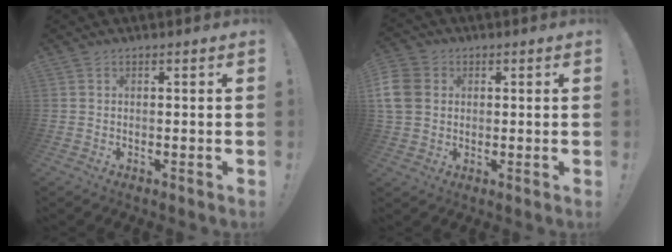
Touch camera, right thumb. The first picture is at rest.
{"total": 8.7, "force": [1.5, 7.3, 4.6], "torque": [-0.097, 0.003, 0.031]}